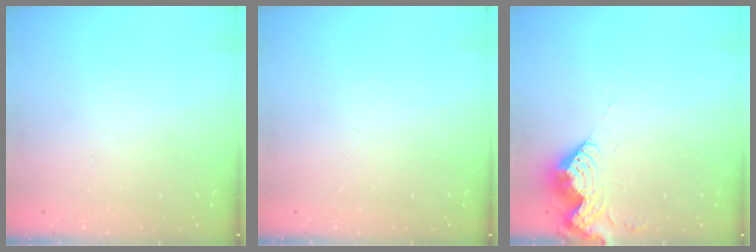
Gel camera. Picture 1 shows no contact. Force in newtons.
{"total": 0.0}
{"total": 10.1, "press": 10.1, "slide": 0.1}